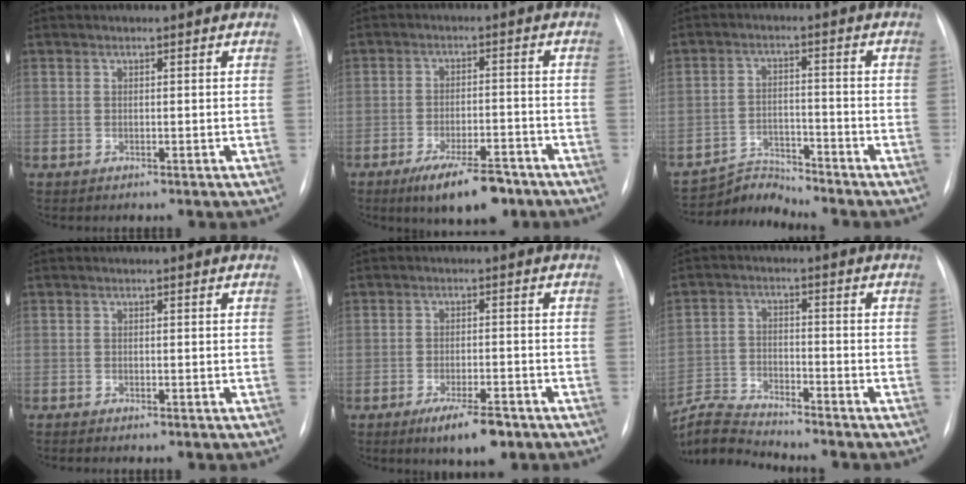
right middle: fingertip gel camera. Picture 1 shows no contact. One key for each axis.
{"total": 9.8, "fx": -6.9, "fy": 2.9, "fz": 6.3, "tx": -0.098, "ty": -0.007, "tz": -0.107}
{"total": 5.2, "fx": -4.9, "fy": -0.5, "fz": -1.9, "tx": 0.028, "ty": 0.001, "tz": -0.086}
{"total": 1.2, "fx": -1.0, "fy": 0.1, "fz": 0.6, "tx": -0.009, "ty": -0.002, "tz": -0.013}
{"total": 6.6, "fx": -4.3, "fy": 1.6, "fz": 4.7, "tx": -0.080, "ty": -0.008, "tz": -0.064}
{"total": 8.6, "fx": -8.5, "fy": -0.9, "fz": 0.8, "tx": -0.022, "ty": -0.004, "tz": -0.163}